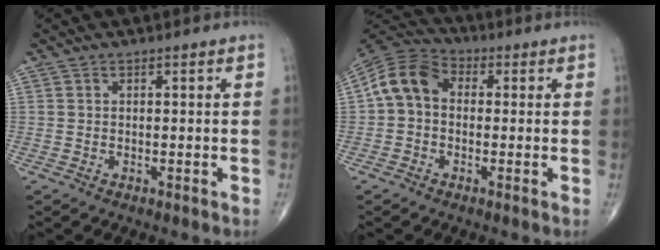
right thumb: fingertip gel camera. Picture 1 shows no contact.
{"total": 9.0, "force": [0.2, 6.9, 5.7], "torque": [-0.097, 0.028, -0.013]}